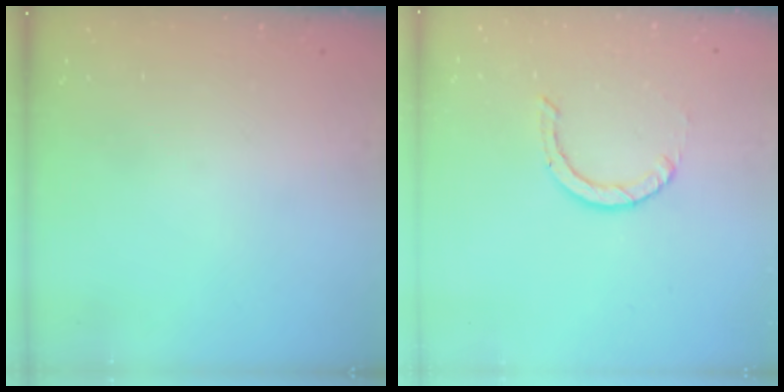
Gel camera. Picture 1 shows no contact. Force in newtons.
{"total": 0.9, "press": 0.9, "slide": 0.1}